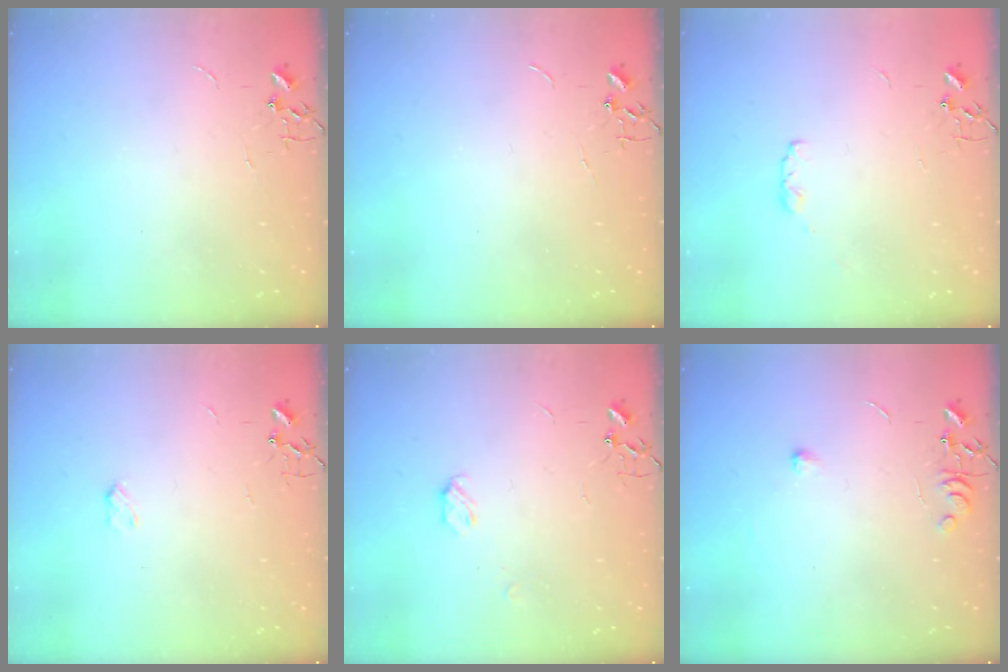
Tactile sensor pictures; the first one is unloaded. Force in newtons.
{"total": 0.0}
{"total": 3.4, "press": 3.4, "slide": 0.5}
{"total": 2.5, "press": 2.4, "slide": 0.4}
{"total": 3.9, "press": 3.8, "slide": 0.6}
{"total": 6.9, "press": 6.8, "slide": 0.9}